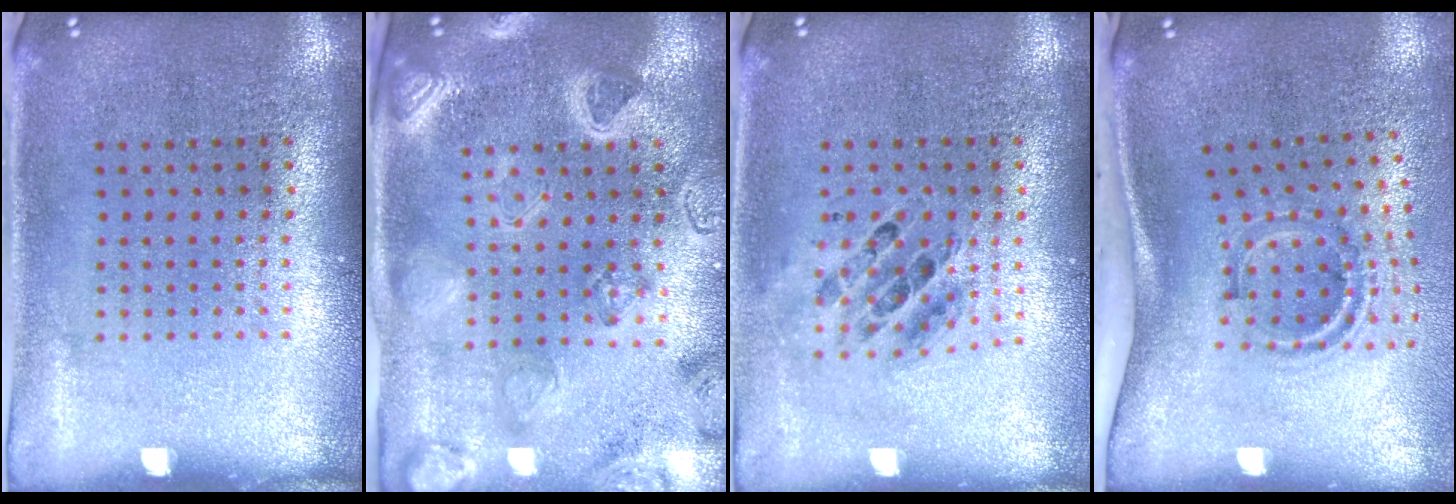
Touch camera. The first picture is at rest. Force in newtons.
{"total": 3.0, "press": 2.9, "slide": 0.7}
{"total": 0.7, "press": 0.7, "slide": 0.2}
{"total": 1.6, "press": 1.1, "slide": 1.1}